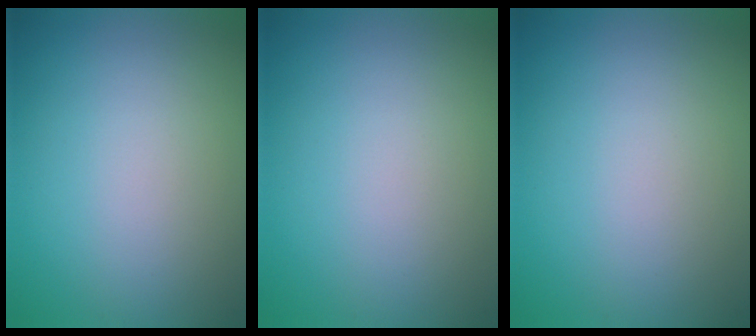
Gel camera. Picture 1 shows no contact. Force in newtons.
{"total": 0.0}
{"total": 0.0}